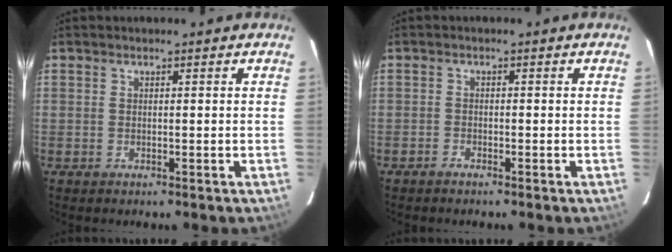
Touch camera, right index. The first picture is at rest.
{"total": 1.0, "force": [-0.9, 0.2, 0.1], "torque": [-0.004, 0.003, -0.021]}